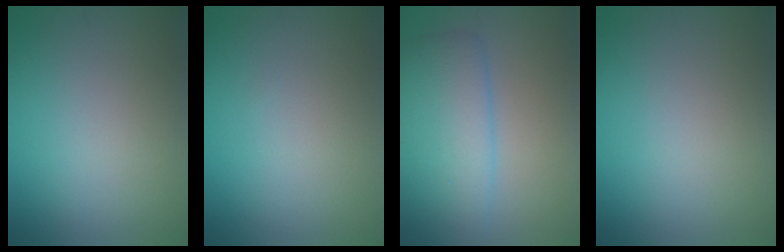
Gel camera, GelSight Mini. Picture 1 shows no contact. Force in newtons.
{"total": 0.0}
{"total": 5.3, "press": 5.3, "slide": 0.1}
{"total": 0.0}